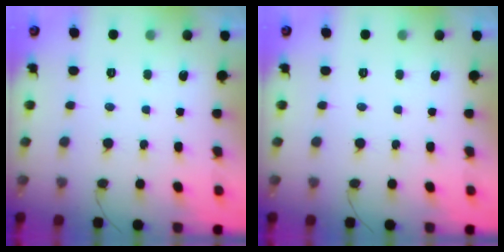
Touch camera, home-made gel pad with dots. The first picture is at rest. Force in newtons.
{"total": 0.0}